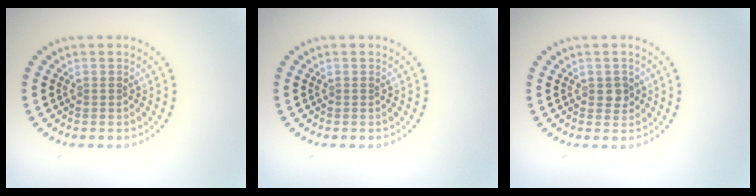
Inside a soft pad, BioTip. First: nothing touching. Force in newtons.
{"total": 0.0}
{"total": 1.2, "press": 1.2, "slide": 0.3}